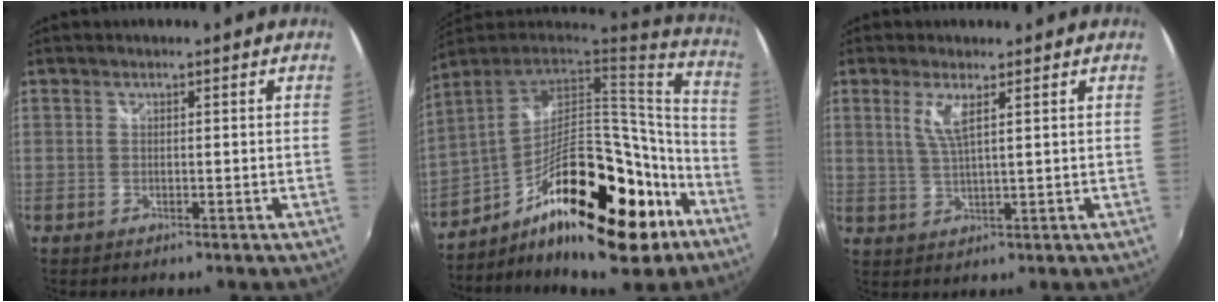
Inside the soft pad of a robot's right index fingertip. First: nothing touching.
{"total": 25.7, "force": [-12.7, 9.5, 20.2], "torque": [-0.314, -0.005, -0.200]}
{"total": 4.3, "force": [1.9, 0.5, 3.8], "torque": [-0.078, -0.005, 0.039]}